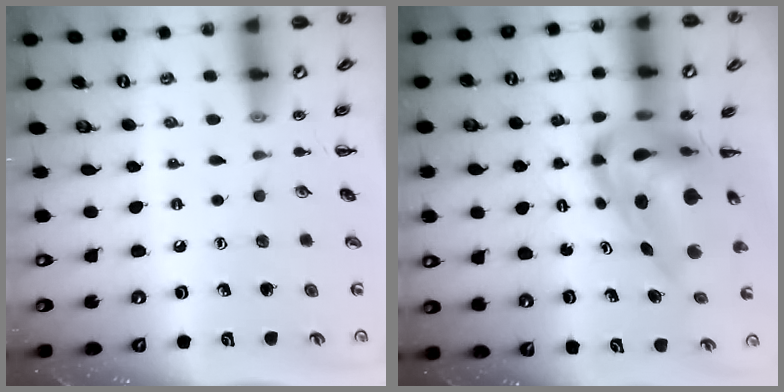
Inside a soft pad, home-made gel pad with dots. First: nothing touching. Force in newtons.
{"total": 11.5, "press": 10.9, "slide": 3.6}